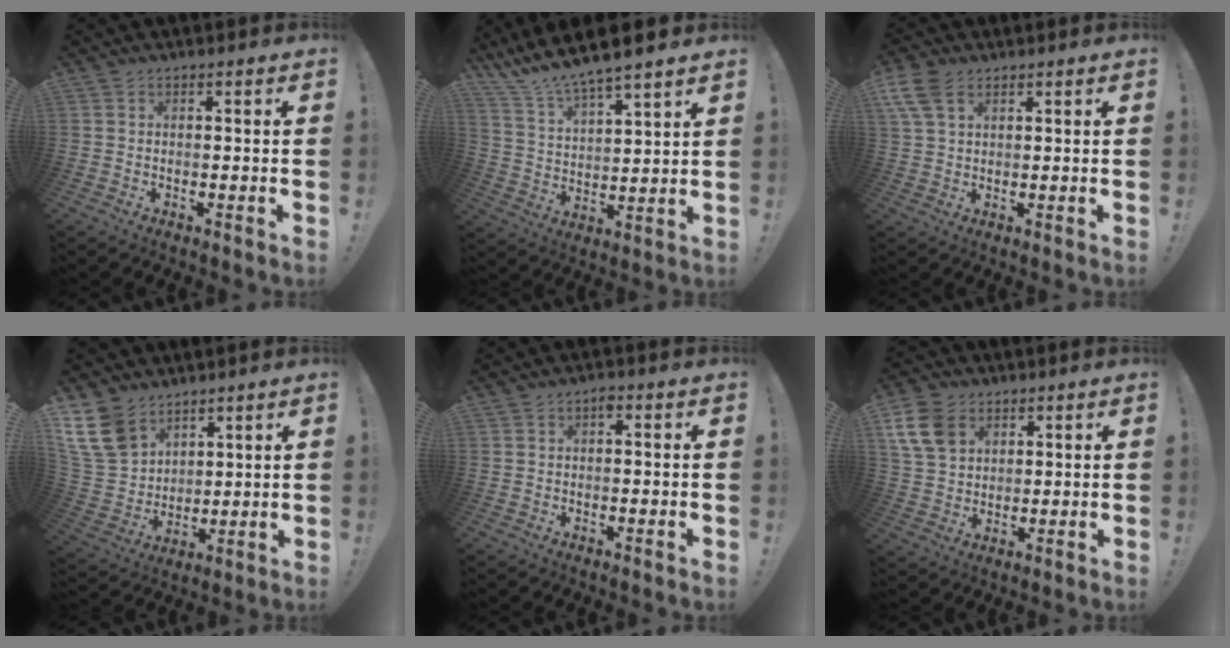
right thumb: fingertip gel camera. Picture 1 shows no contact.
{"total": 10.3, "force": [9.5, 1.5, 3.7], "torque": [-0.094, -0.077, 0.168]}
{"total": 7.6, "force": [4.0, 4.3, 4.8], "torque": [-0.099, 0.000, 0.079]}
{"total": 14.9, "force": [9.4, 9.7, 6.3], "torque": [-0.129, -0.055, 0.185]}
{"total": 1.4, "force": [-0.1, 0.9, 1.1], "torque": [-0.019, 0.005, -0.004]}
{"total": 12.2, "force": [5.6, 8.9, 6.1], "torque": [-0.112, -0.019, 0.113]}